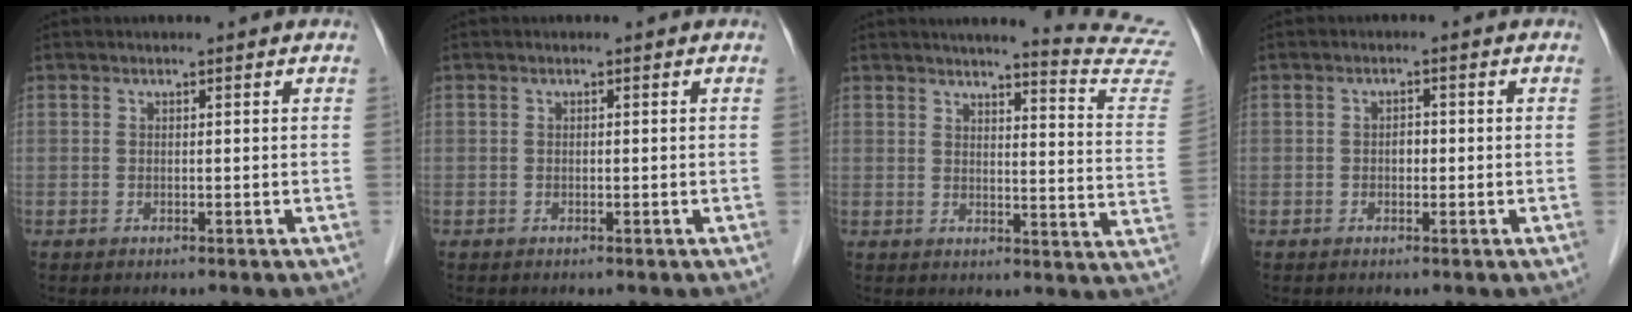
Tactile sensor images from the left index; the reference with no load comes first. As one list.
[{"total": 0.0}, {"total": 16.9, "force": [16.2, -1.2, 4.6], "torque": [-0.054, -0.121, 0.164]}, {"total": 1.3, "force": [-0.2, 0.9, 1.0], "torque": [-0.014, 0.005, -0.004]}]